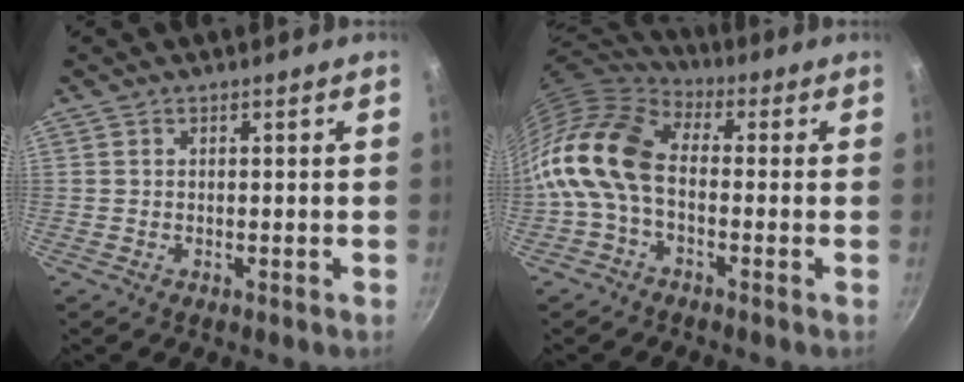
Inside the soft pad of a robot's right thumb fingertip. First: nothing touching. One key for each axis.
{"total": 14.3, "fx": -1.9, "fy": 9.0, "fz": 11.0, "tx": -0.207, "ty": 0.029, "tz": -0.056}